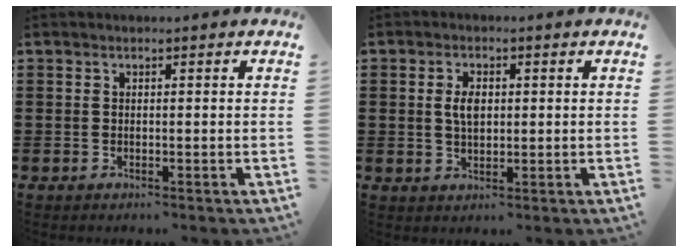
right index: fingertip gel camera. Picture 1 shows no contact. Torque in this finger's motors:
{"motor_torque": [0.08, 0.12, 0.29, 0.11]}